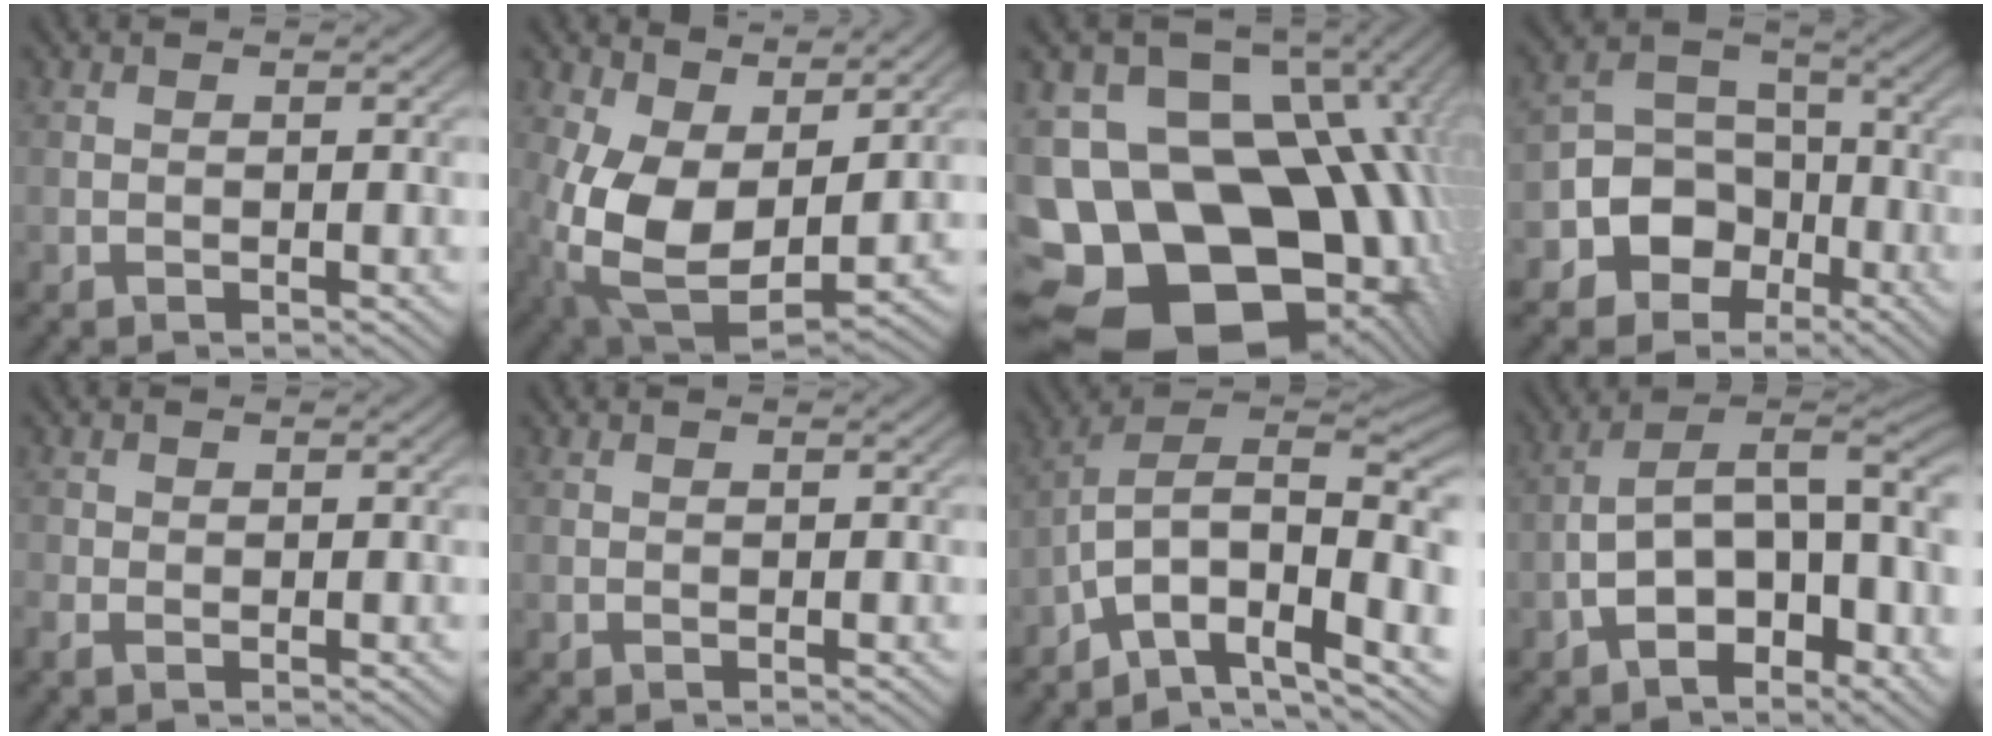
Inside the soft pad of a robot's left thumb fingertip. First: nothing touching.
{"total": 12.0, "force": [2.2, 7.0, 9.5], "torque": [-0.215, -0.010, 0.038]}
{"total": 22.2, "force": [-5.3, 15.8, 14.7], "torque": [-0.281, -0.003, -0.057]}
{"total": 8.9, "force": [-4.1, 7.0, 3.8], "torque": [-0.076, -0.008, -0.094]}
{"total": 1.6, "force": [-0.6, 1.2, 0.9], "torque": [-0.023, -0.003, -0.014]}
{"total": 0.0}
{"total": 13.4, "force": [-5.3, 7.4, 9.9], "torque": [-0.172, -0.004, -0.109]}
{"total": 13.9, "force": [-3.5, 7.4, 11.2], "torque": [-0.179, 0.007, -0.060]}